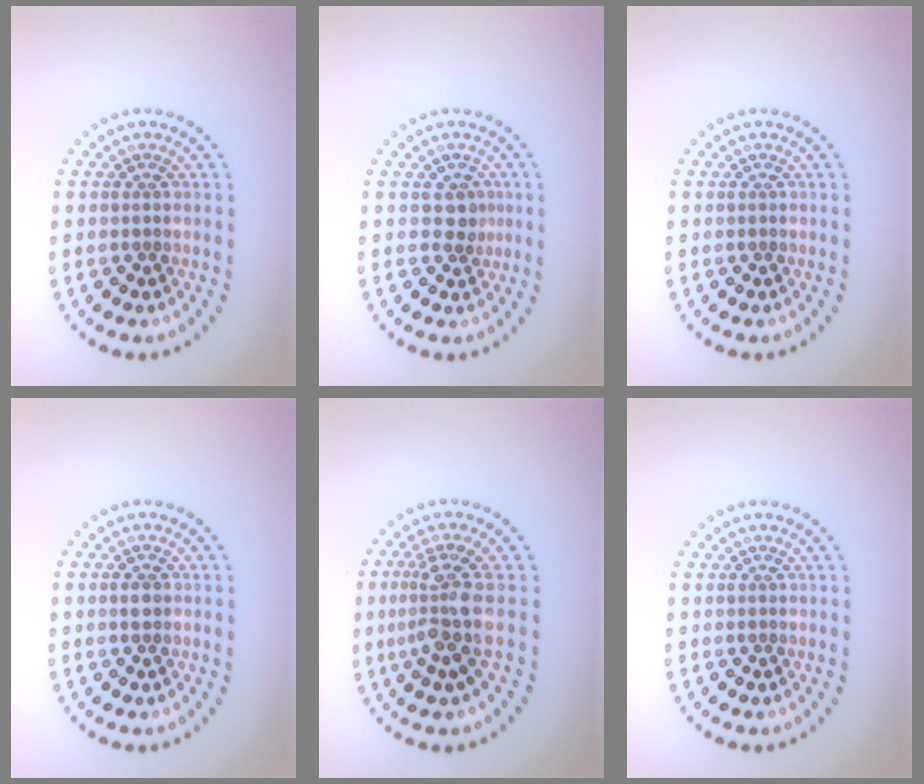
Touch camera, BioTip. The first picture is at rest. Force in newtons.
{"total": 1.8, "press": 1.5, "slide": 0.9}
{"total": 0.0}
{"total": 1.2, "press": 1.2, "slide": 0.1}
{"total": 3.6, "press": 2.8, "slide": 2.2}
{"total": 0.0}